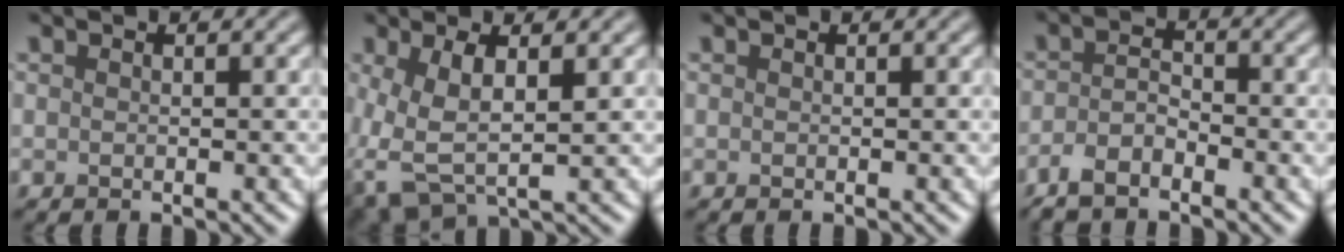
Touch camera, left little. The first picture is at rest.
{"total": 5.0, "force": [-0.1, 2.4, 4.4], "torque": [-0.107, -0.007, 0.003]}
{"total": 0.0}
{"total": 2.8, "force": [-2.0, 1.1, 1.6], "torque": [-0.036, 0.002, -0.046]}